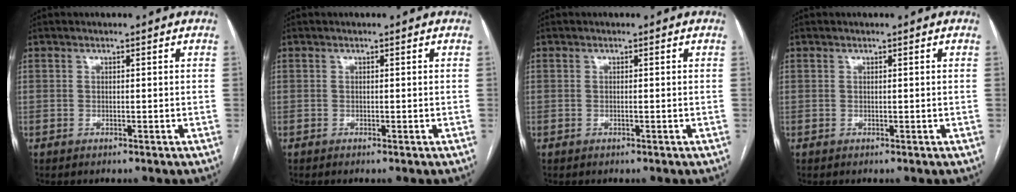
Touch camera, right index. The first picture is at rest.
{"total": 0.0}
{"total": 0.0}
{"total": 0.0}